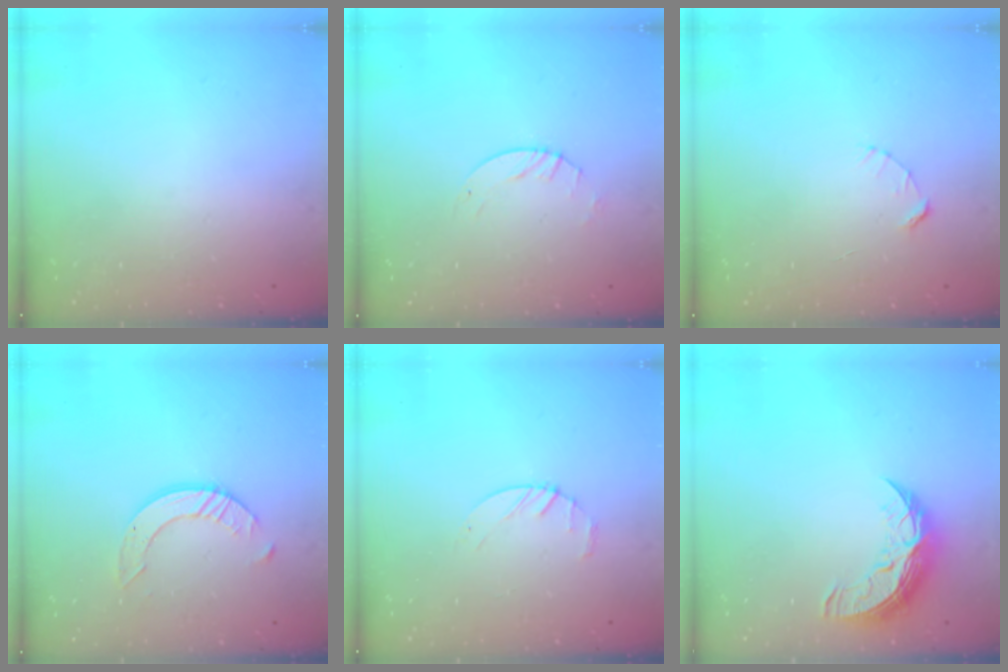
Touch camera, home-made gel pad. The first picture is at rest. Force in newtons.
{"total": 2.6, "press": 2.6, "slide": 0.3}
{"total": 2.7, "press": 2.7, "slide": 0.3}
{"total": 8.0, "press": 7.9, "slide": 0.8}
{"total": 2.4, "press": 2.3, "slide": 0.3}
{"total": 10.0, "press": 10.0, "slide": 0.6}